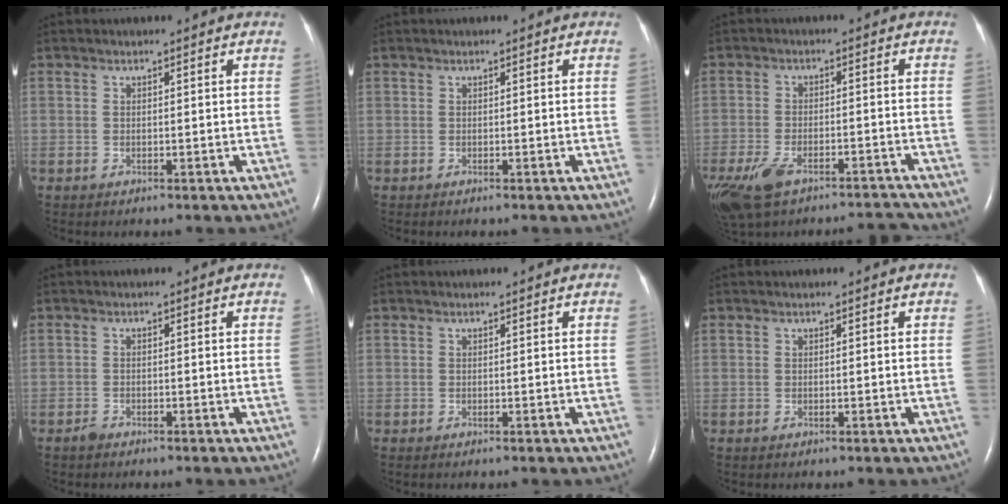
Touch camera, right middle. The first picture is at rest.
{"total": 1.0, "force": [-0.8, 0.2, 0.5], "torque": [-0.006, -0.001, -0.008]}
{"total": 11.4, "force": [-9.3, 3.2, 5.7], "torque": [-0.116, 0.007, -0.156]}
{"total": 1.1, "force": [-1.0, 0.4, 0.3], "torque": [-0.013, -0.001, -0.019]}
{"total": 0.0}
{"total": 0.0}